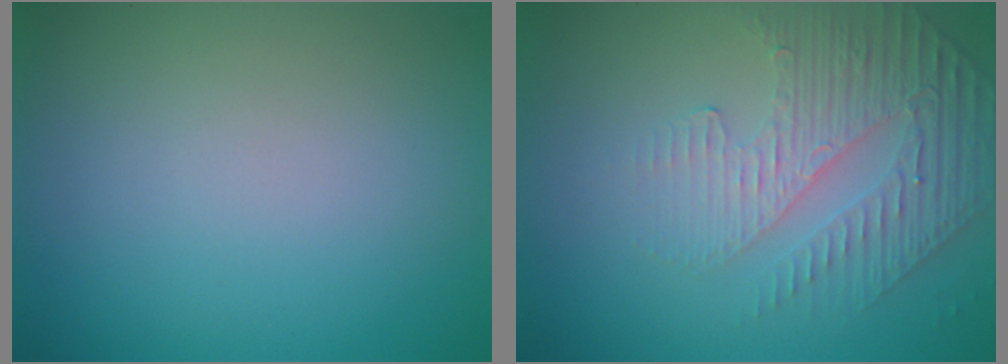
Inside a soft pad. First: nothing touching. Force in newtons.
{"total": 4.8, "press": 3.1, "slide": 3.7}